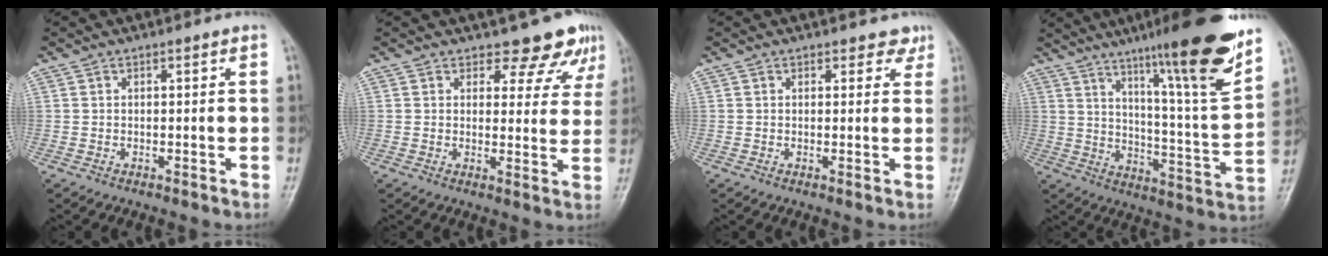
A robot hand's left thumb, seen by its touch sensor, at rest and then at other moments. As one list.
[{"total": 7.3, "force": [6.2, 3.4, 1.8], "torque": [0.015, -0.041, 0.061]}, {"total": 2.3, "force": [1.8, 1.5, 0.4], "torque": [0.021, -0.010, 0.012]}, {"total": 21.4, "force": [14.3, 1.4, 15.9], "torque": [-0.211, -0.070, 0.220]}]